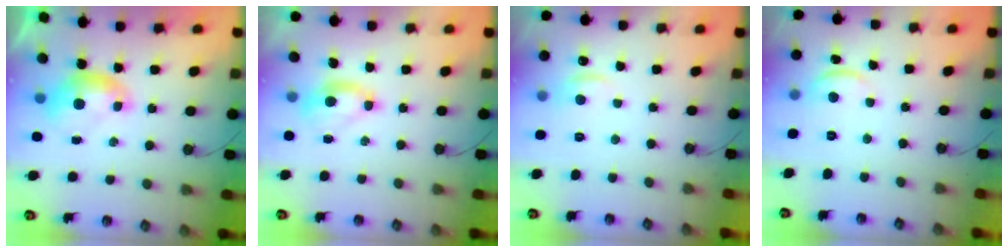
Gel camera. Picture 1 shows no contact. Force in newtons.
{"total": 2.1, "press": 2.0, "slide": 0.7}
{"total": 2.6, "press": 2.5, "slide": 0.8}
{"total": 1.3, "press": 1.3, "slide": 0.3}